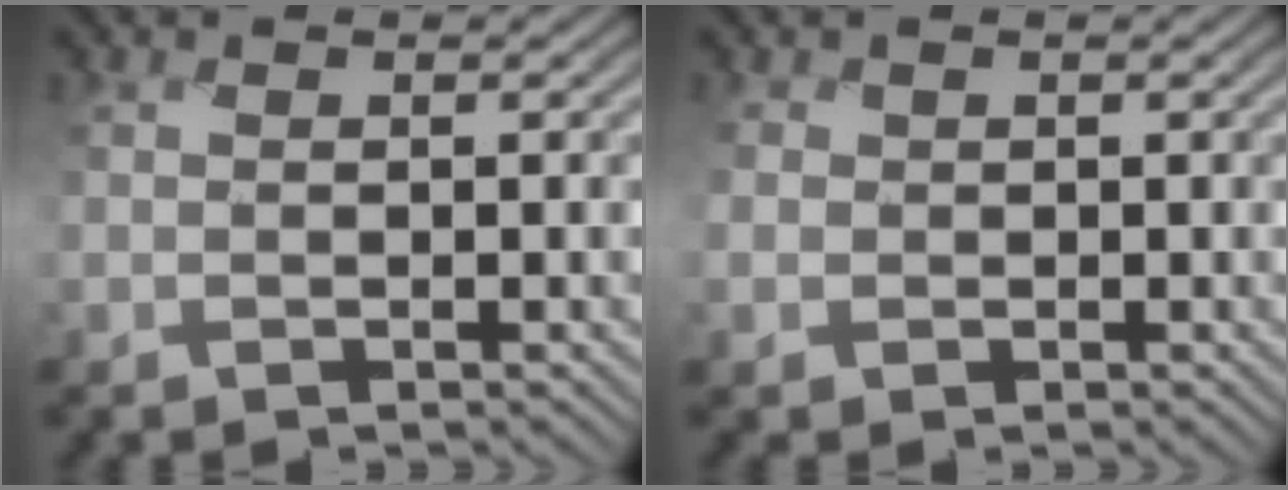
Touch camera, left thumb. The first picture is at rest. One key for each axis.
{"total": 1.3, "fx": 0.0, "fy": 1.0, "fz": -0.8, "tx": 0.008, "ty": -0.004, "tz": -0.009}